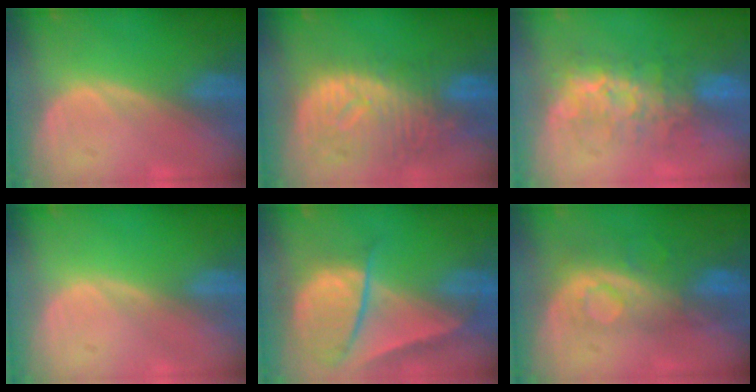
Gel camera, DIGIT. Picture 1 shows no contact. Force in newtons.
{"total": 10.8, "press": 9.7, "slide": 4.8}
{"total": 8.1, "press": 7.8, "slide": 1.9}
{"total": 0.0}
{"total": 9.8, "press": 8.2, "slide": 5.3}
{"total": 8.4, "press": 7.1, "slide": 4.4}